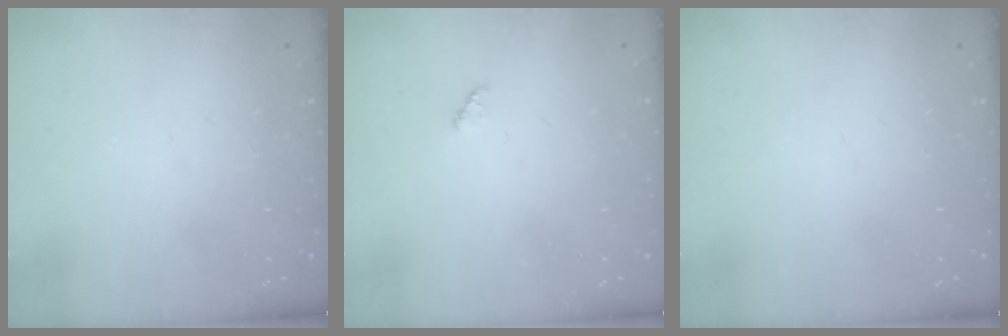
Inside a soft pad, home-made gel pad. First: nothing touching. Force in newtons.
{"total": 1.3, "press": 1.3, "slide": 0.2}
{"total": 0.0}